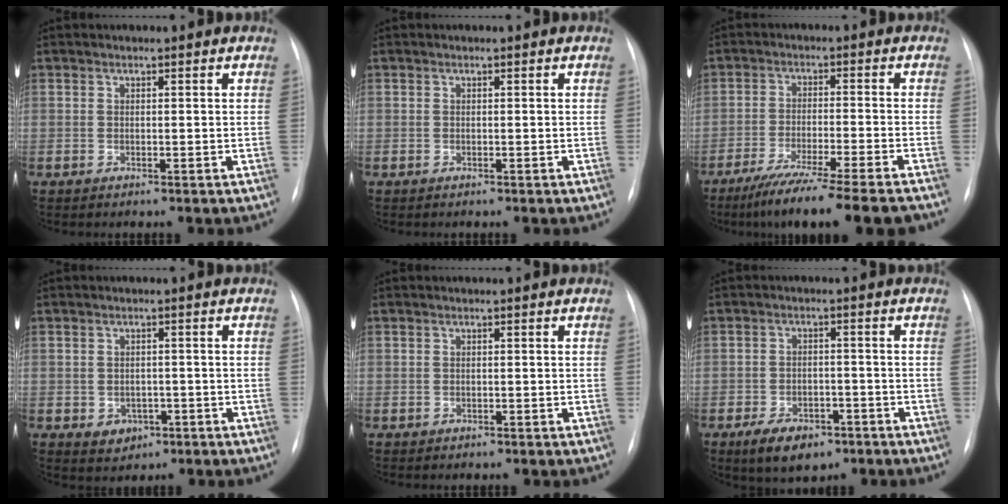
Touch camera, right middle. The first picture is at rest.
{"total": 0.0}
{"total": 14.1, "force": [-11.4, -0.9, 8.2], "torque": [-0.124, -0.048, -0.179]}
{"total": 3.3, "force": [-1.2, 2.7, 1.4], "torque": [-0.014, 0.003, -0.002]}
{"total": 0.0}
{"total": 7.2, "force": [-4.5, 3.9, 4.1], "torque": [-0.071, -0.003, -0.065]}